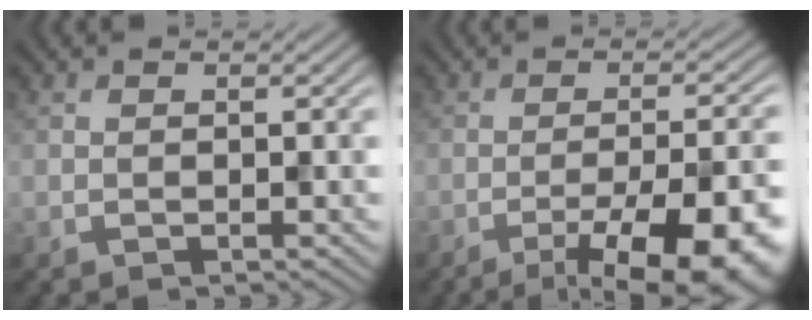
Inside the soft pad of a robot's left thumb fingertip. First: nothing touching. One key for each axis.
{"total": 14.7, "fx": -8.4, "fy": 4.3, "fz": 11.3, "tx": -0.154, "ty": -0.014, "tz": -0.108}